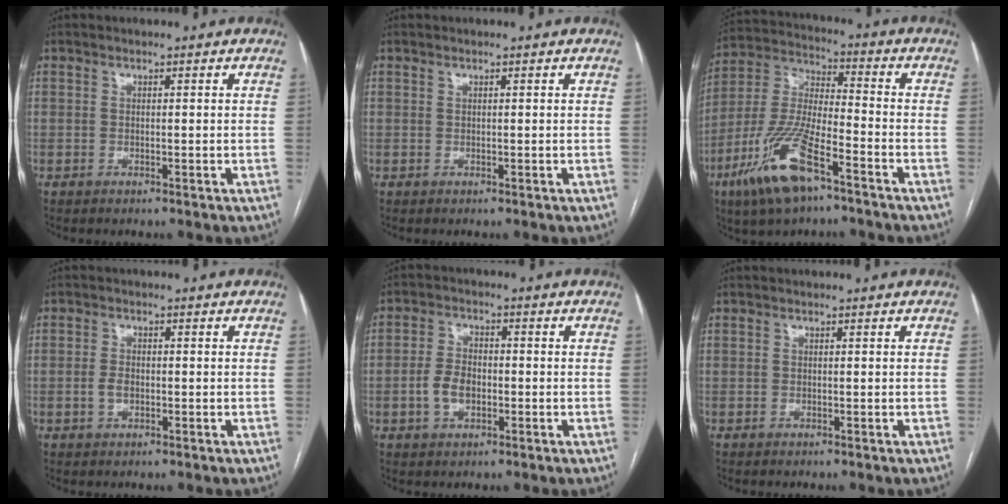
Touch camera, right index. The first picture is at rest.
{"total": 0.0}
{"total": 15.2, "force": [-8.5, 3.7, 12.0], "torque": [-0.258, -0.019, -0.158]}
{"total": 2.2, "force": [-0.6, 1.3, 1.7], "torque": [-0.036, 0.003, -0.010]}
{"total": 5.0, "force": [-1.3, 3.1, 3.7], "torque": [-0.081, 0.010, -0.023]}
{"total": 0.0}